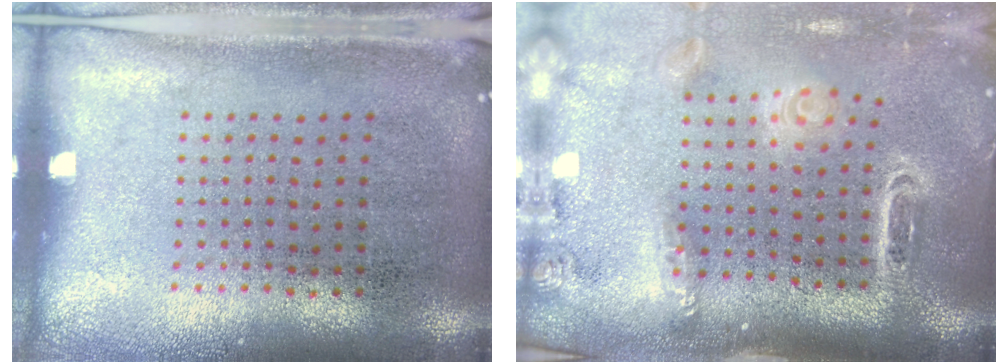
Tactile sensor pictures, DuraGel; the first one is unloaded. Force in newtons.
{"total": 2.8, "press": 1.9, "slide": 2.0}